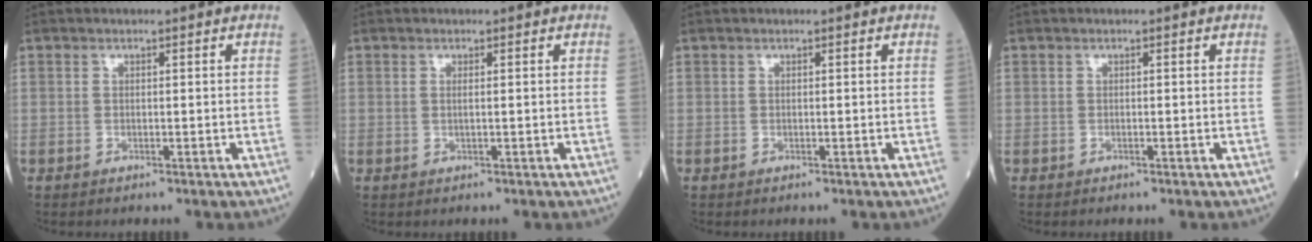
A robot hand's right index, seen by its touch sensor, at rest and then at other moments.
{"total": 0.5, "force": [0.2, -0.1, 0.5], "torque": [-0.015, -0.001, 0.004]}
{"total": 0.0}
{"total": 0.0}